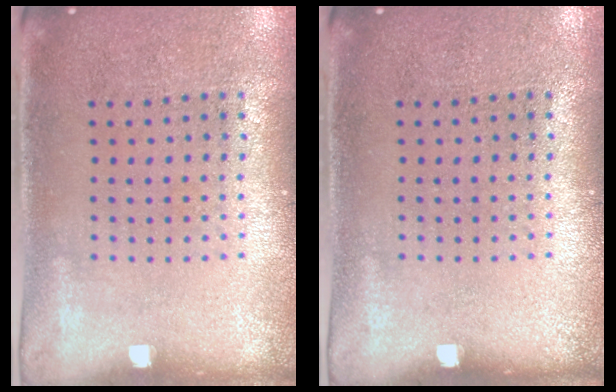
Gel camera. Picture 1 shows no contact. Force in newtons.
{"total": 0.0}